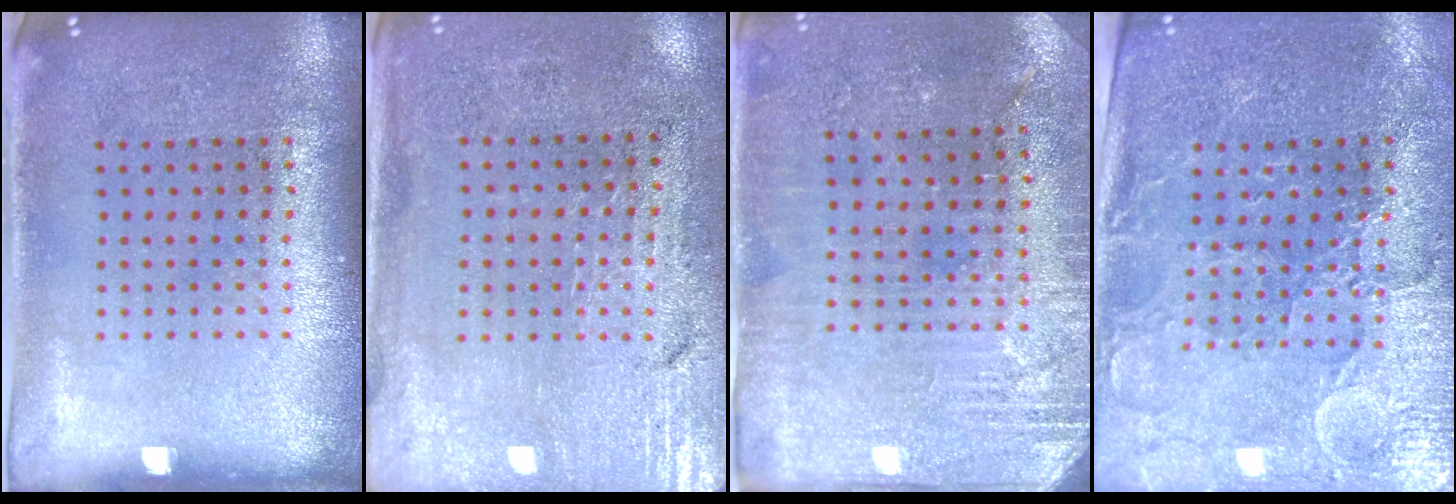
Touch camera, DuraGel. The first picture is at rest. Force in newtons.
{"total": 3.3, "press": 2.9, "slide": 1.5}
{"total": 2.9, "press": 2.8, "slide": 0.4}
{"total": 3.5, "press": 3.2, "slide": 1.3}